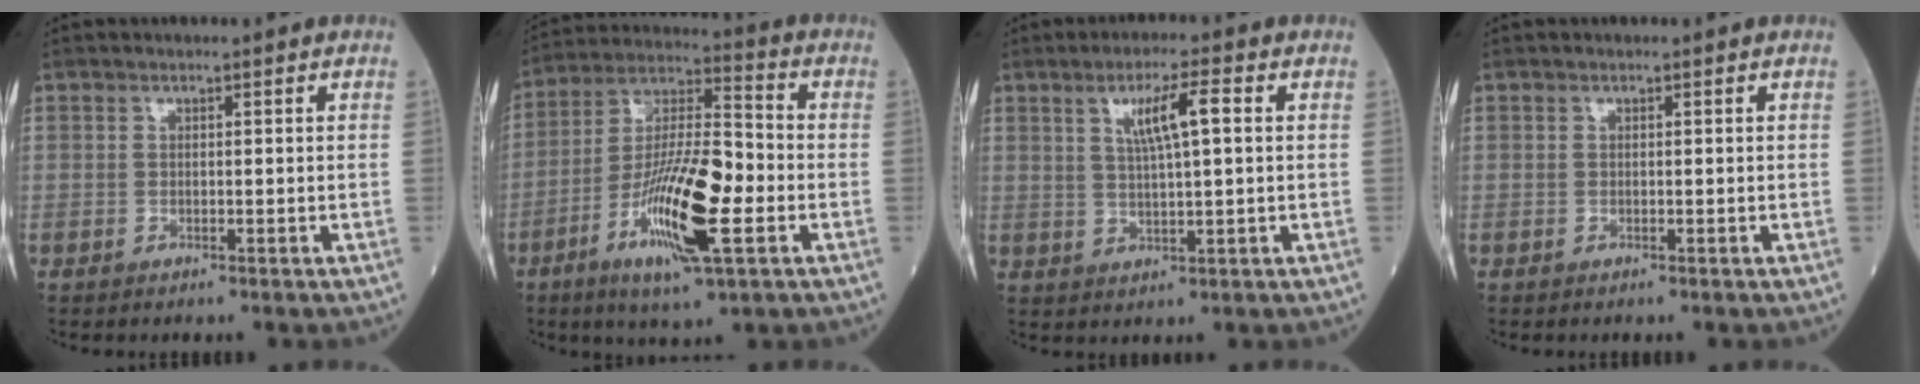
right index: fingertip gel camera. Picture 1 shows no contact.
{"total": 16.5, "force": [-5.2, 2.8, 15.4], "torque": [-0.295, -0.008, -0.091]}
{"total": 6.1, "force": [1.9, 0.4, 5.8], "torque": [-0.104, 0.007, 0.034]}
{"total": 0.0}